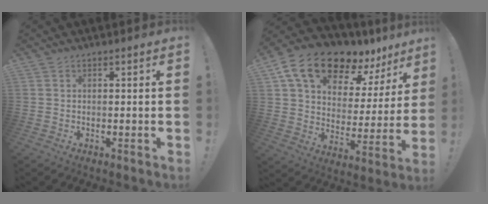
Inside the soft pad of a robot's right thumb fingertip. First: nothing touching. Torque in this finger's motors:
{"motor_torque": [0.63, 2.53, 0.49, -0.05, 0.15]}